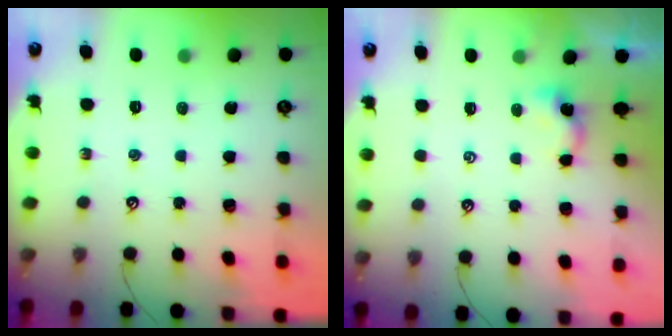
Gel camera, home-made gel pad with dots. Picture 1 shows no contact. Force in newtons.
{"total": 2.8, "press": 2.8, "slide": 0.0}